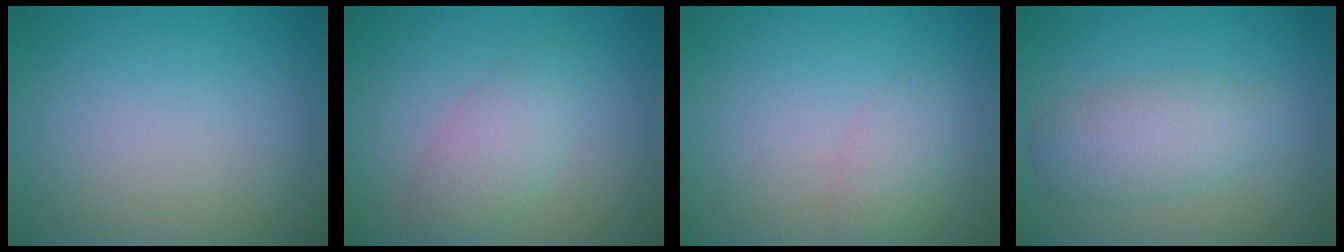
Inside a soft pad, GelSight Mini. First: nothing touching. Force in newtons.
{"total": 2.7, "press": 2.7, "slide": 0.1}
{"total": 1.7, "press": 1.7, "slide": 0.0}
{"total": 2.2, "press": 2.2, "slide": 0.2}